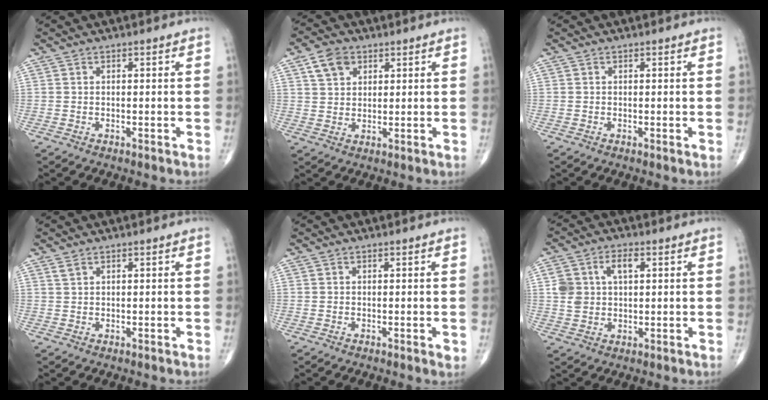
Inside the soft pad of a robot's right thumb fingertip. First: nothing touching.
{"total": 5.7, "force": [2.7, 4.0, 3.0], "torque": [-0.035, -0.006, 0.049]}
{"total": 0.0}
{"total": 1.0, "force": [0.7, 0.4, 0.5], "torque": [-0.009, 0.005, 0.017]}
{"total": 0.8, "force": [-0.2, 0.2, 0.8], "torque": [-0.008, -0.002, -0.005]}
{"total": 7.2, "force": [1.9, 4.7, 5.1], "torque": [-0.087, 0.007, 0.038]}